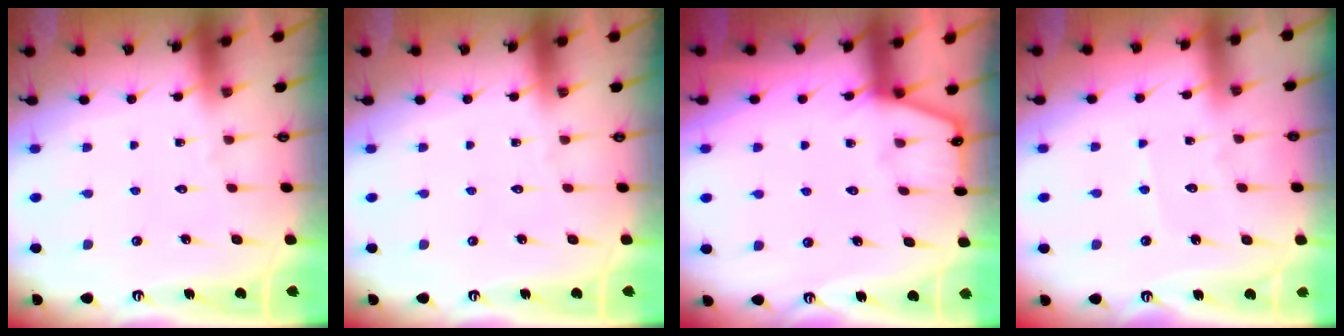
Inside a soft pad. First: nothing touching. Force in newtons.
{"total": 0.0}
{"total": 3.2, "press": 3.1, "slide": 0.4}
{"total": 3.6, "press": 3.6, "slide": 0.5}